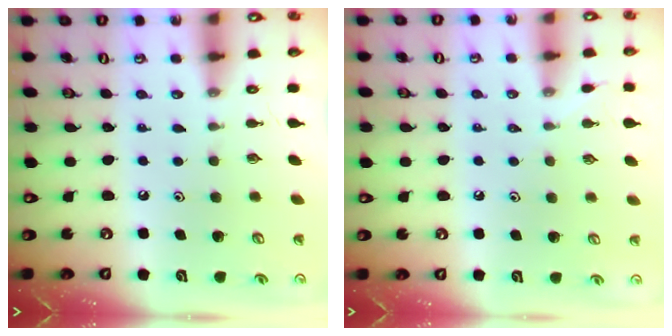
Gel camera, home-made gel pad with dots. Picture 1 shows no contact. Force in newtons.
{"total": 2.5, "press": 2.4, "slide": 0.6}